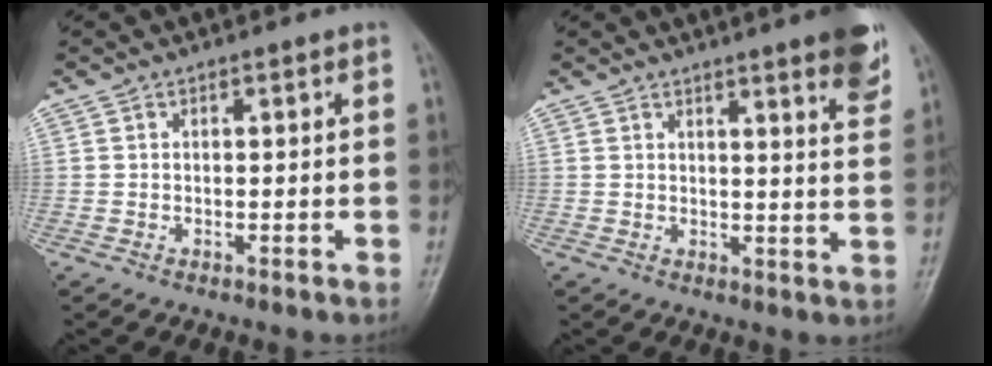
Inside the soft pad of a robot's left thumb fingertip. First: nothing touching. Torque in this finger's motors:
{"motor_torque": [1.44, 0.75, 0.80, -0.57, 0.17]}